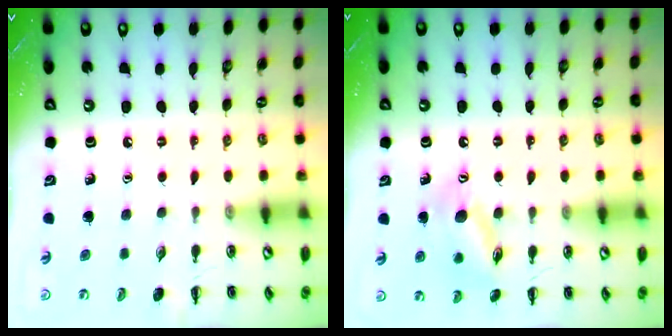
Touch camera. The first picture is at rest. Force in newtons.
{"total": 11.8, "press": 11.7, "slide": 1.7}